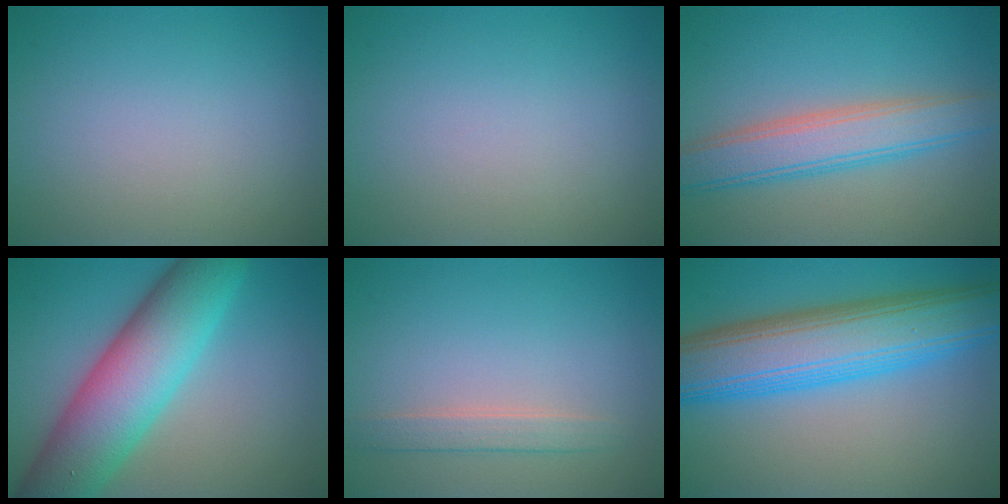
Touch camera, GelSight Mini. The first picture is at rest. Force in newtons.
{"total": 0.0}
{"total": 5.1, "press": 5.1, "slide": 0.3}
{"total": 10.6, "press": 10.6, "slide": 0.2}
{"total": 1.9, "press": 1.9, "slide": 0.1}
{"total": 10.7, "press": 10.7, "slide": 0.1}